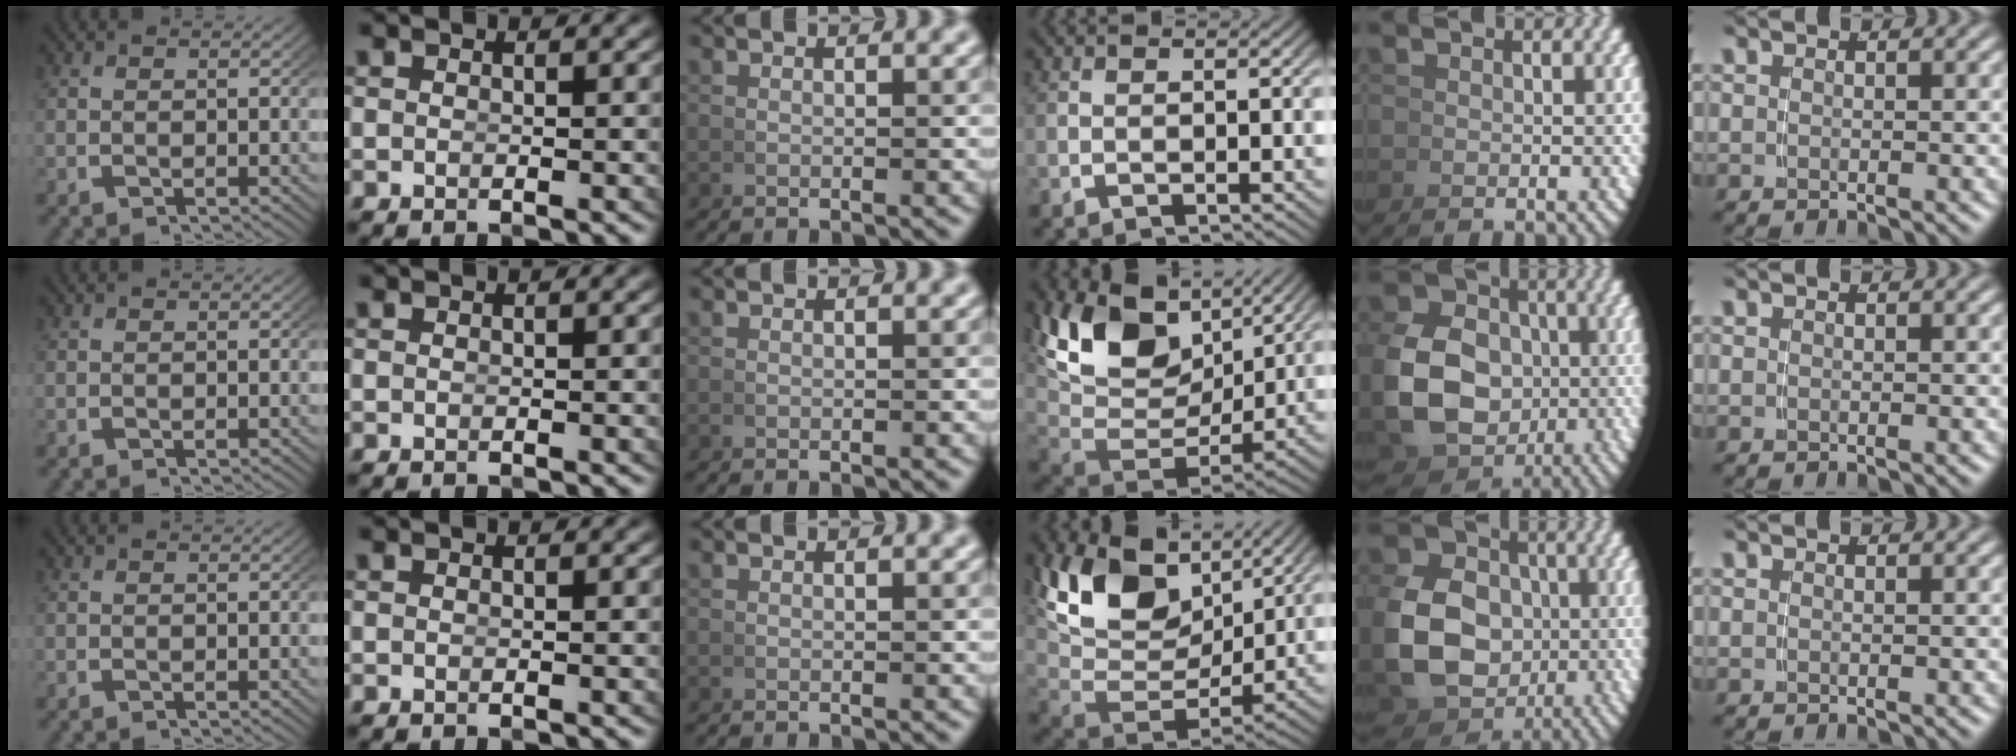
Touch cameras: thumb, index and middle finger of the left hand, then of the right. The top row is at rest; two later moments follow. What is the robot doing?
{"motion": "grasp_and_lifting", "object": "coin"}